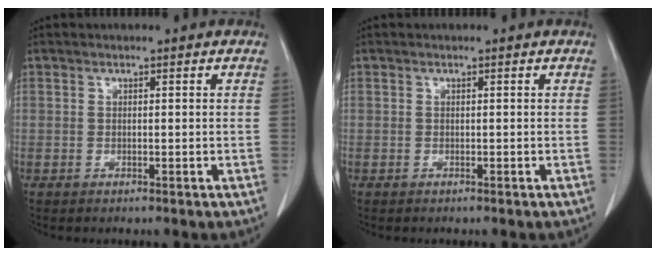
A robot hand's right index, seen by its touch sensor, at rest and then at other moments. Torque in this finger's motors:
{"motor_torque": [-0.02, 0.14, 0.05, 0.00]}